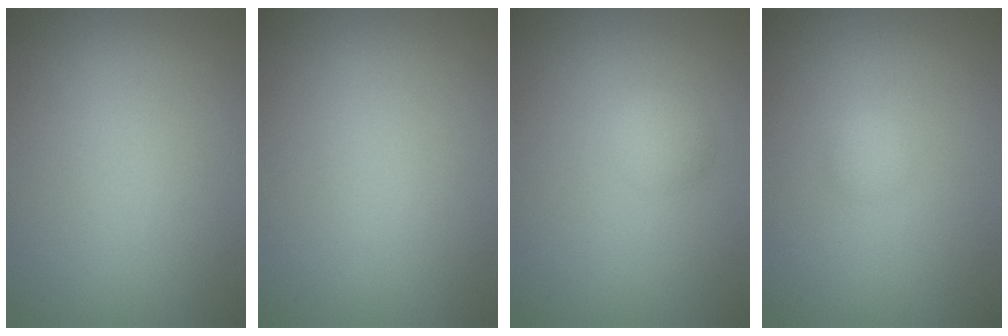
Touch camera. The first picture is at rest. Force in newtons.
{"total": 0.0}
{"total": 1.4, "press": 1.4, "slide": 0.0}
{"total": 0.8, "press": 0.8, "slide": 0.1}